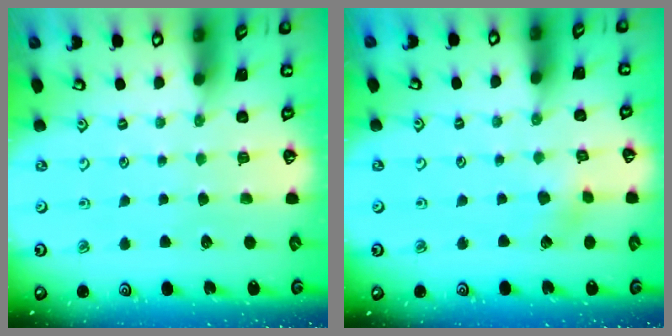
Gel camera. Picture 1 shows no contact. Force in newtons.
{"total": 3.1, "press": 3.1, "slide": 0.6}